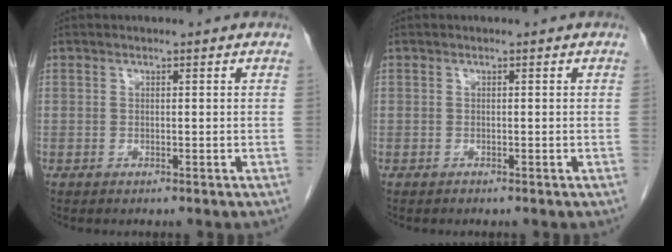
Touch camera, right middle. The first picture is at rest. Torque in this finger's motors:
{"motor_torque": [-0.04, -0.13, -0.01, -0.01]}